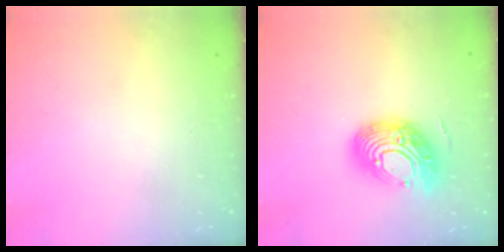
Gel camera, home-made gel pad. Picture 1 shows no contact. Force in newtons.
{"total": 16.2, "press": 16.1, "slide": 1.8}